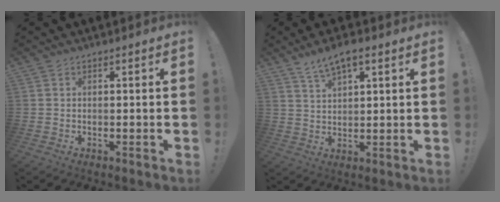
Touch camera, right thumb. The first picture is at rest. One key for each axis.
{"total": 6.5, "fx": 4.3, "fy": 2.2, "fz": 4.3, "tx": -0.071, "ty": -0.019, "tz": 0.075}